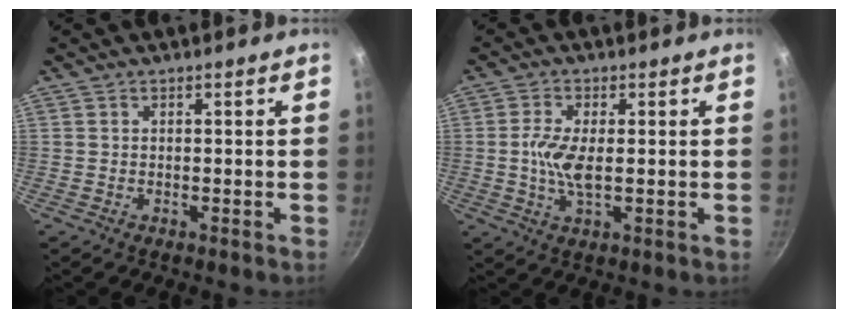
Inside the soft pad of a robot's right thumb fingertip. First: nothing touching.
{"total": 6.3, "force": [0.0, 2.6, 5.8], "torque": [-0.130, -0.006, -0.003]}